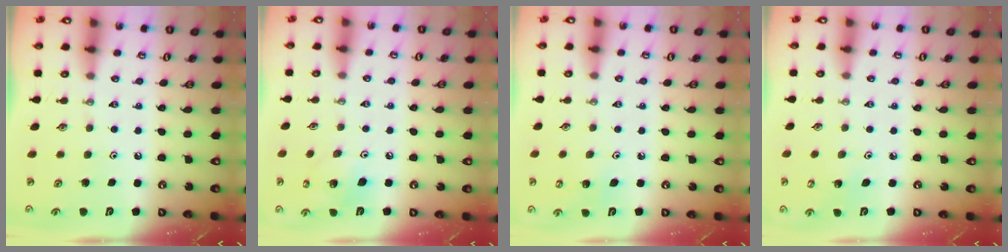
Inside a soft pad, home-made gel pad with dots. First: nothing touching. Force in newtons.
{"total": 9.3, "press": 9.2, "slide": 1.6}
{"total": 4.8, "press": 4.7, "slide": 0.9}
{"total": 2.5, "press": 2.5, "slide": 0.2}